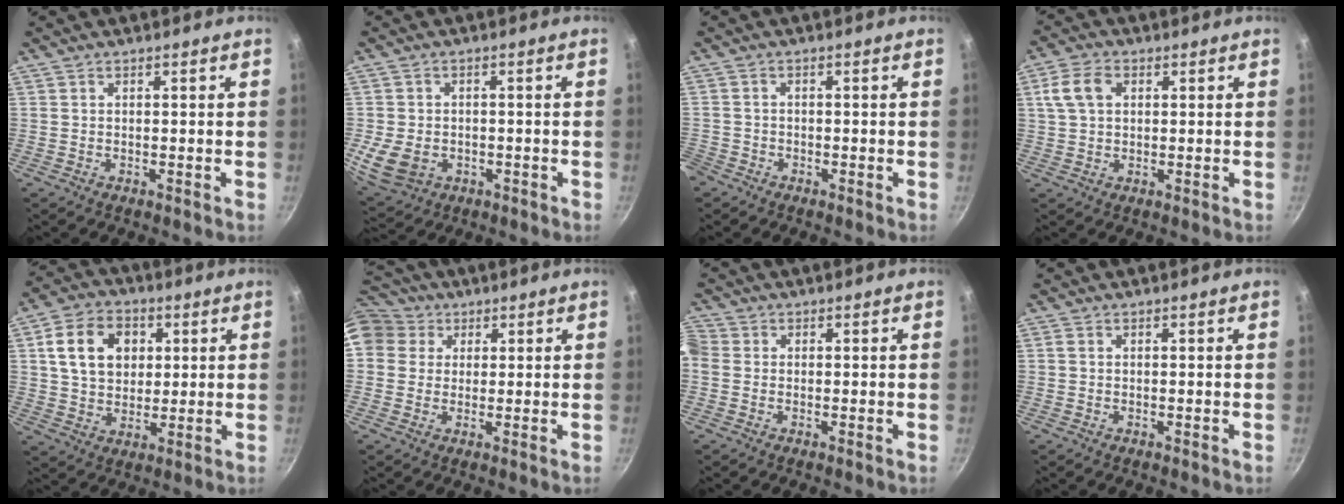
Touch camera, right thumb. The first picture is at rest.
{"total": 8.3, "force": [-1.8, 6.4, 5.0], "torque": [-0.089, 0.003, -0.020]}
{"total": 3.7, "force": [-2.4, 2.7, 1.0], "torque": [-0.030, 0.017, -0.050]}
{"total": 6.5, "force": [1.7, 4.5, 4.4], "torque": [-0.077, 0.010, 0.028]}
{"total": 12.3, "force": [3.2, 9.4, 7.3], "torque": [-0.107, 0.005, 0.050]}
{"total": 12.6, "force": [4.4, 10.7, 5.0], "torque": [-0.093, 0.024, 0.072]}
{"total": 3.0, "force": [-0.3, 2.7, 1.4], "torque": [-0.030, 0.006, -0.019]}
{"total": 0.5, "force": [0.1, 0.4, 0.3], "torque": [-0.007, 0.003, 0.000]}